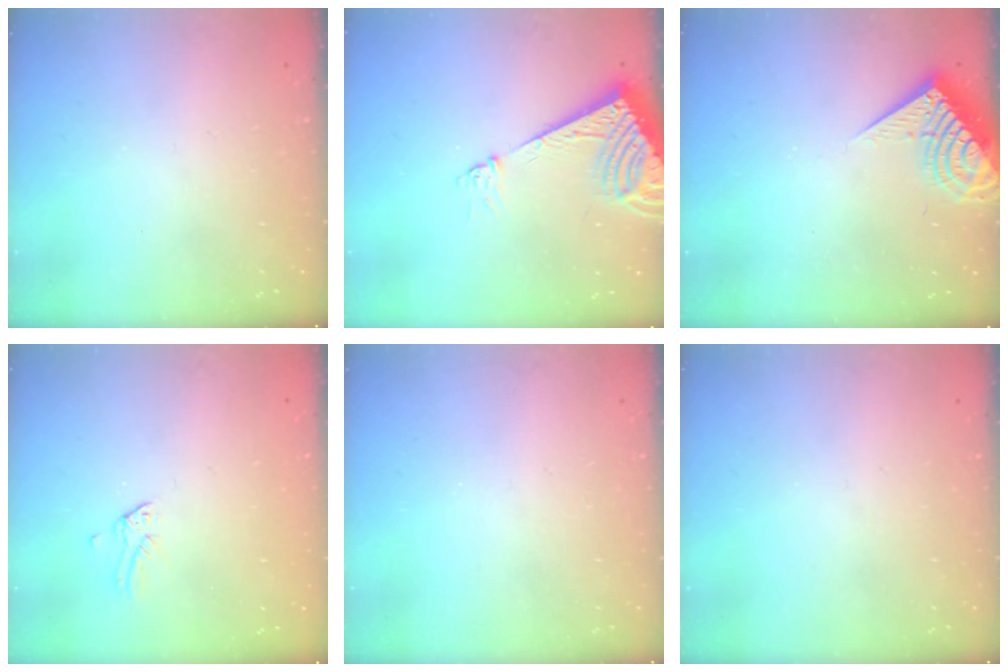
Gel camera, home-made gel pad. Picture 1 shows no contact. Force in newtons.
{"total": 8.8, "press": 8.7, "slide": 1.1}
{"total": 9.5, "press": 9.5, "slide": 0.8}
{"total": 0.0}
{"total": 0.0}
{"total": 0.0}